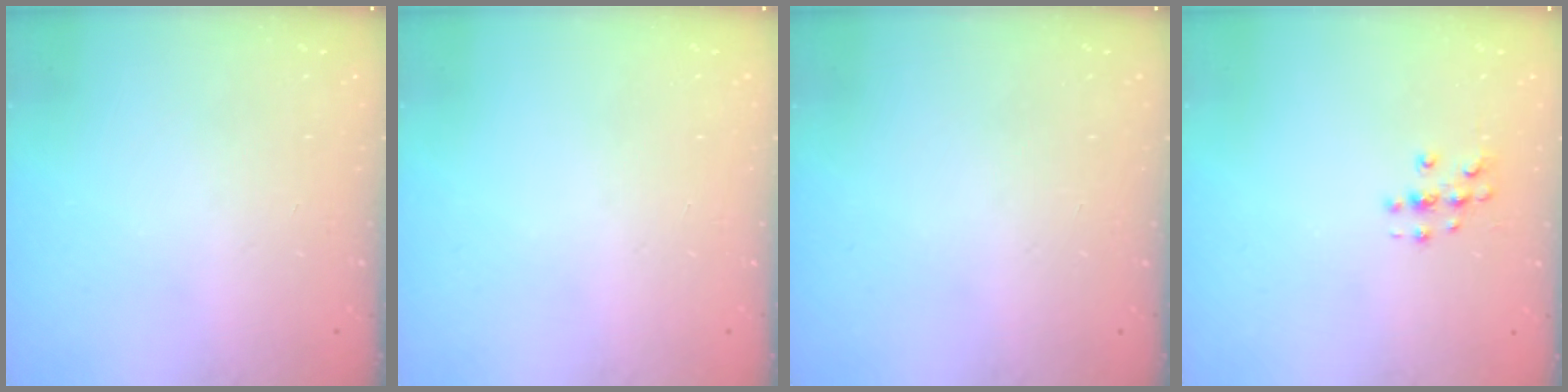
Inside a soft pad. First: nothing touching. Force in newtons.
{"total": 0.0}
{"total": 0.0}
{"total": 3.9, "press": 3.8, "slide": 0.5}